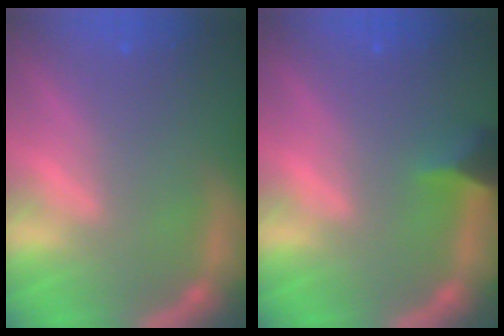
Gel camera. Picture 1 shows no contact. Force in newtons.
{"total": 2.4}